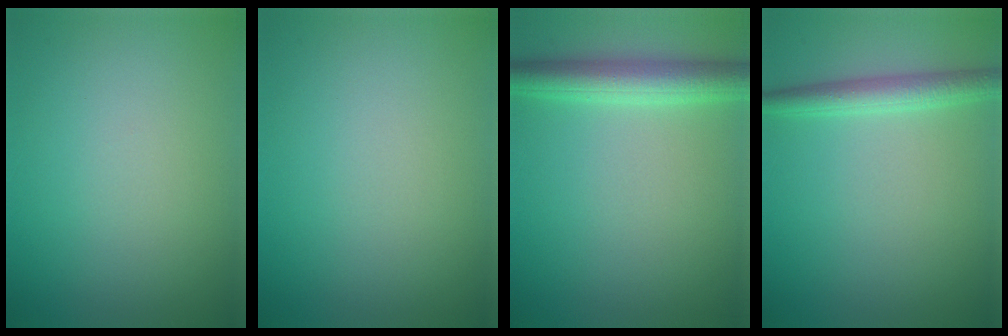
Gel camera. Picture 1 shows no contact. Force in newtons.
{"total": 0.0}
{"total": 4.1, "press": 4.1, "slide": 0.1}
{"total": 2.6, "press": 2.6, "slide": 0.1}